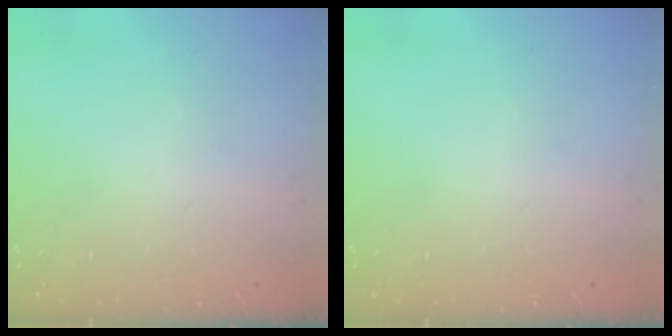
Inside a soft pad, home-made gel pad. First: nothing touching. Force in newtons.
{"total": 0.0}